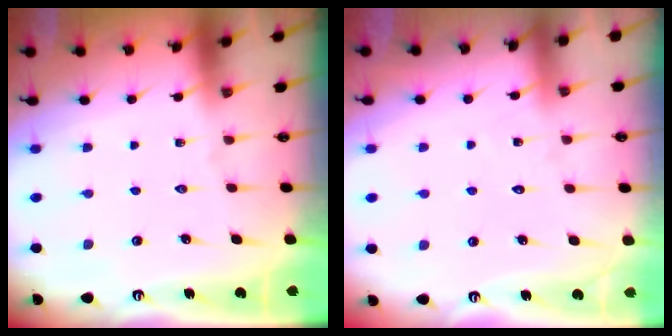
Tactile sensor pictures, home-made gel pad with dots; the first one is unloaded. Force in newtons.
{"total": 6.2, "press": 6.2, "slide": 0.7}